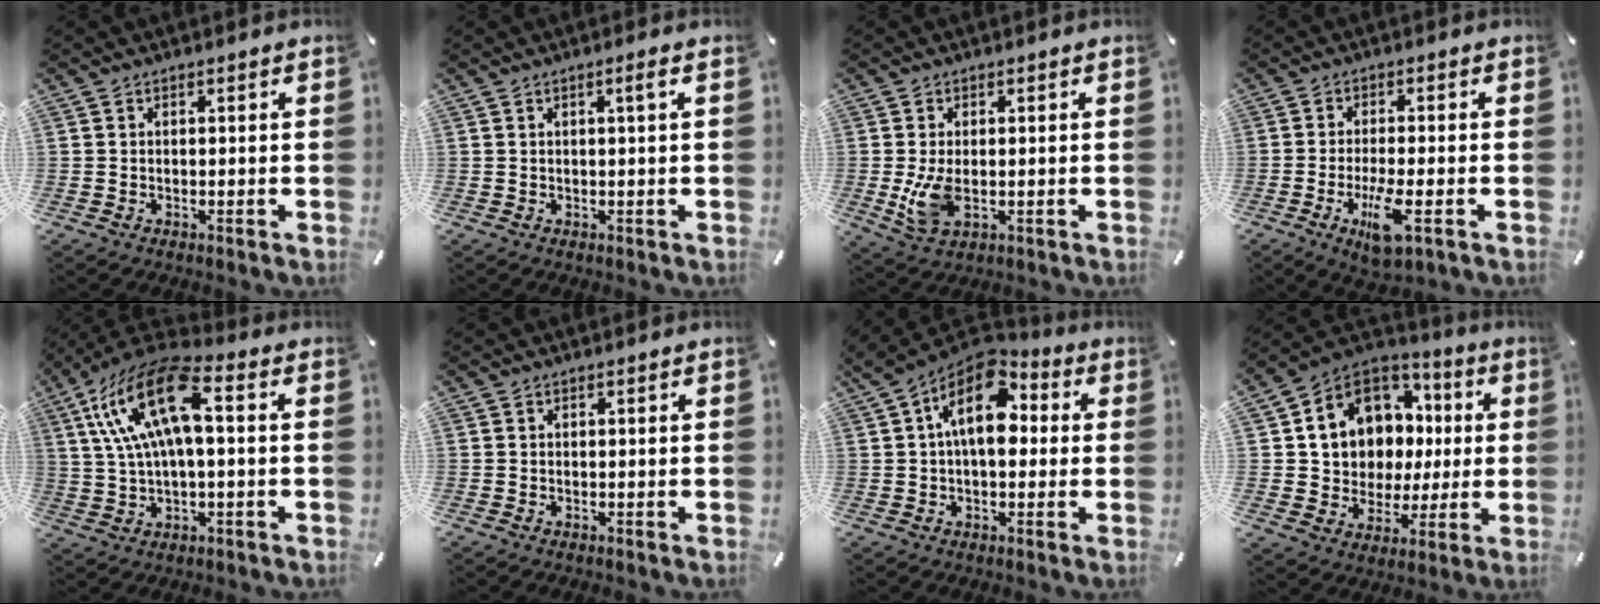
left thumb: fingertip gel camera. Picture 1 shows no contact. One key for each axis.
{"total": 1.9, "fx": 0.6, "fy": -0.1, "fz": 1.8, "tx": -0.034, "ty": 0.002, "tz": 0.008}
{"total": 6.9, "fx": -0.6, "fy": 3.9, "fz": 5.6, "tx": -0.135, "ty": -0.014, "tz": -0.016}
{"total": 8.6, "fx": -2.8, "fy": 2.6, "fz": 7.7, "tx": -0.136, "ty": -0.007, "tz": -0.045}
{"total": 17.8, "fx": 4.6, "fy": 7.7, "fz": 15.3, "tx": -0.317, "ty": -0.003, "tz": 0.079}
{"total": 0.0}
{"total": 15.2, "fx": 4.0, "fy": 9.1, "fz": 11.5, "tx": -0.196, "ty": -0.021, "tz": 0.068}
{"total": 11.5, "fx": 3.3, "fy": 10.3, "fz": 3.9, "tx": -0.085, "ty": -0.036, "tz": 0.076}